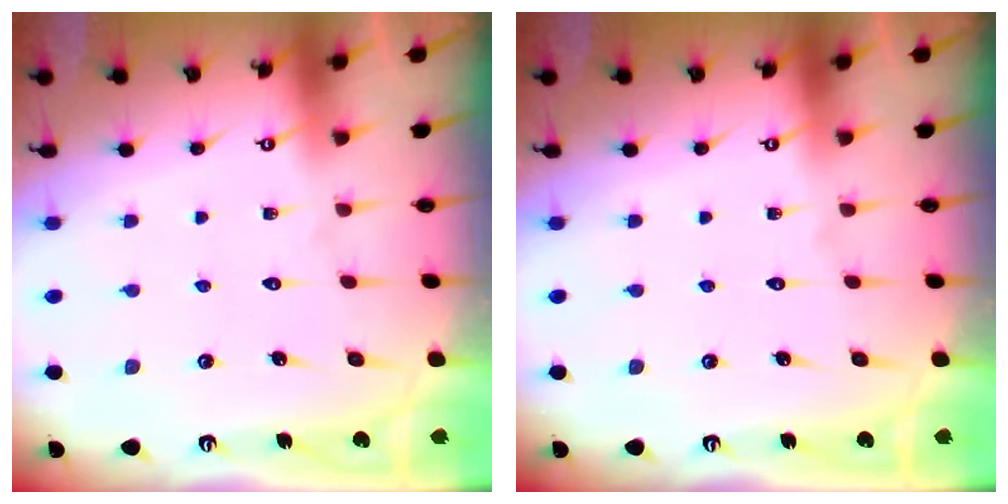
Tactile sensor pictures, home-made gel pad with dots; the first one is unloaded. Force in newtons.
{"total": 0.0}